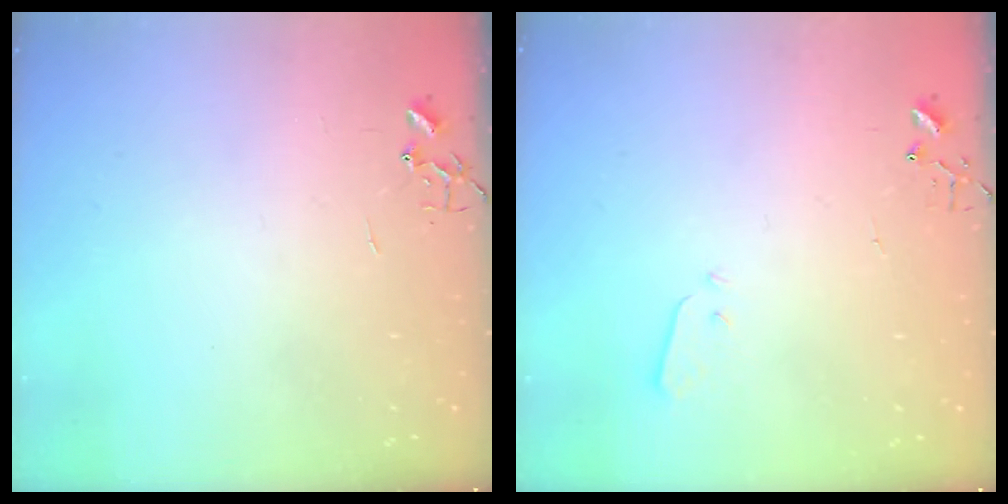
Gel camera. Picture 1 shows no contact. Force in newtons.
{"total": 2.2, "press": 2.1, "slide": 0.3}